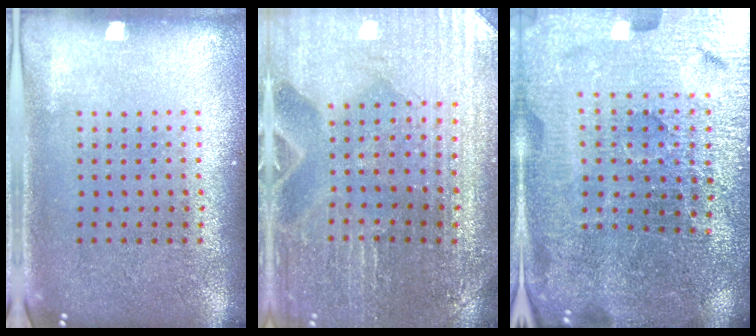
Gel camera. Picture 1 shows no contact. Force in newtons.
{"total": 1.5, "press": 1.4, "slide": 0.2}
{"total": 5.1, "press": 4.9, "slide": 1.5}